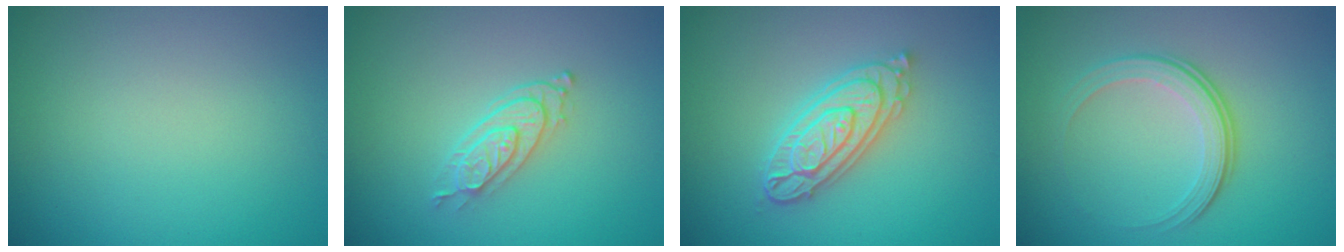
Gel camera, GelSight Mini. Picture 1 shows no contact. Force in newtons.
{"total": 2.5, "press": 2.0, "slide": 1.5}
{"total": 4.0, "press": 4.0, "slide": 0.5}
{"total": 4.0, "press": 2.6, "slide": 3.0}